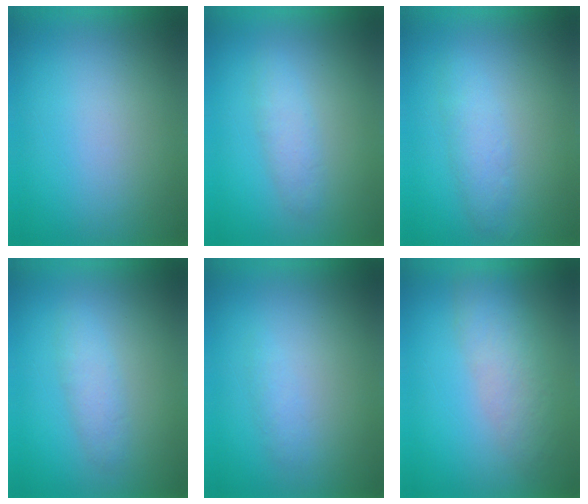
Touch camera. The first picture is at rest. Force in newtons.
{"total": 2.4}
{"total": 2.5}
{"total": 2.2}
{"total": 1.1}
{"total": 2.9}